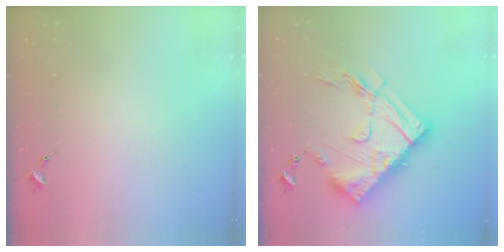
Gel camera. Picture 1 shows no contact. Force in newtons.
{"total": 21.5, "press": 21.4, "slide": 1.6}